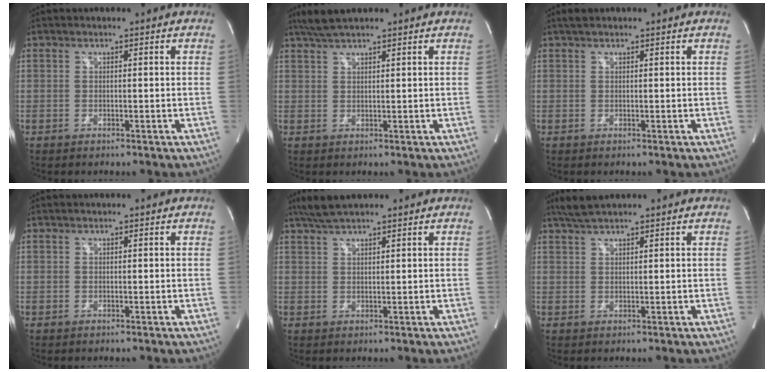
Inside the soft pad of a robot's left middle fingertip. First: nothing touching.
{"total": 4.6, "force": [3.8, 0.4, 2.4], "torque": [-0.054, 0.021, 0.075]}
{"total": 1.4, "force": [1.1, 0.5, 0.7], "torque": [-0.020, 0.017, 0.022]}
{"total": 0.0}
{"total": 5.2, "force": [4.4, 0.6, 2.8], "torque": [-0.060, 0.024, 0.083]}
{"total": 3.7, "force": [3.2, 0.1, 1.8], "torque": [-0.041, 0.016, 0.063]}